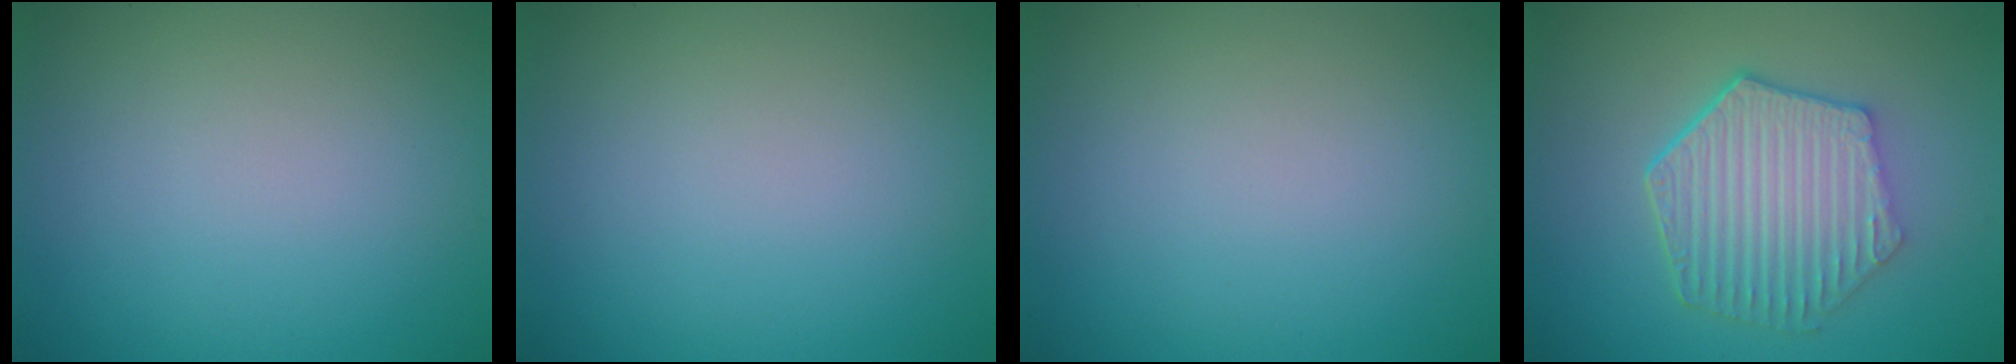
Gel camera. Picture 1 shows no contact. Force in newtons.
{"total": 0.0}
{"total": 0.0}
{"total": 6.3, "press": 4.9, "slide": 3.9}